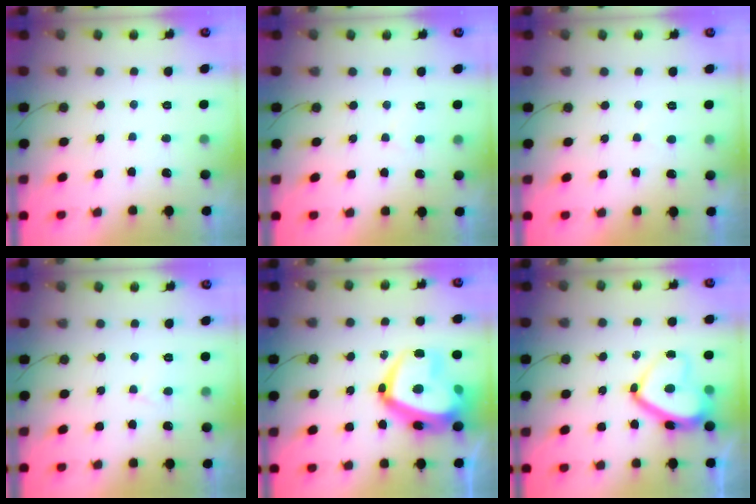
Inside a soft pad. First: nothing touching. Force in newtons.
{"total": 2.5, "press": 2.5, "slide": 0.3}
{"total": 1.5, "press": 1.5, "slide": 0.4}
{"total": 2.6, "press": 2.6, "slide": 0.2}
{"total": 23.4, "press": 23.3, "slide": 2.0}
{"total": 13.8, "press": 13.8, "slide": 1.4}